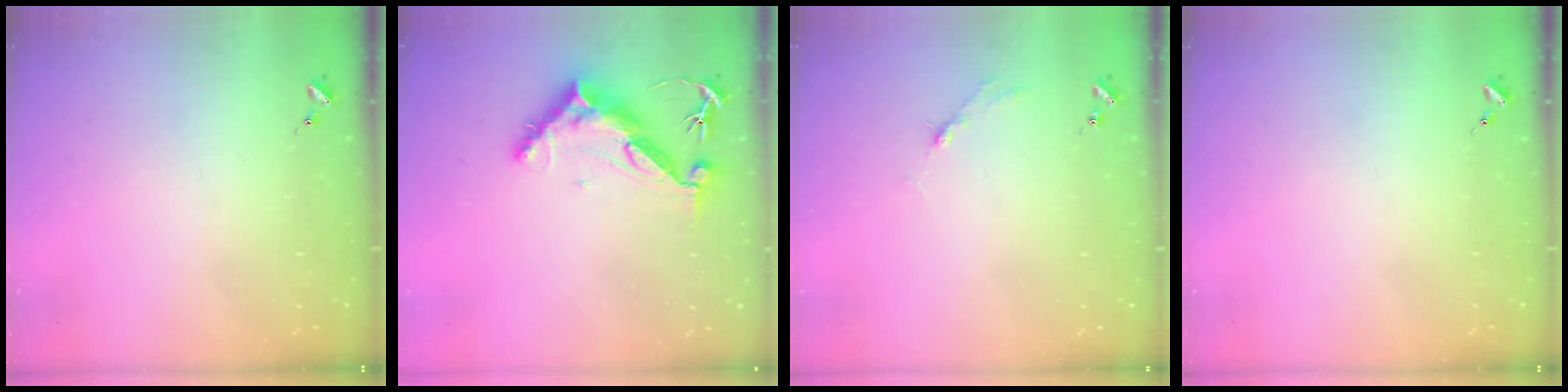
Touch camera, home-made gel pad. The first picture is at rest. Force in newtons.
{"total": 10.7, "press": 10.6, "slide": 0.9}
{"total": 2.7, "press": 2.7, "slide": 0.4}
{"total": 0.0}